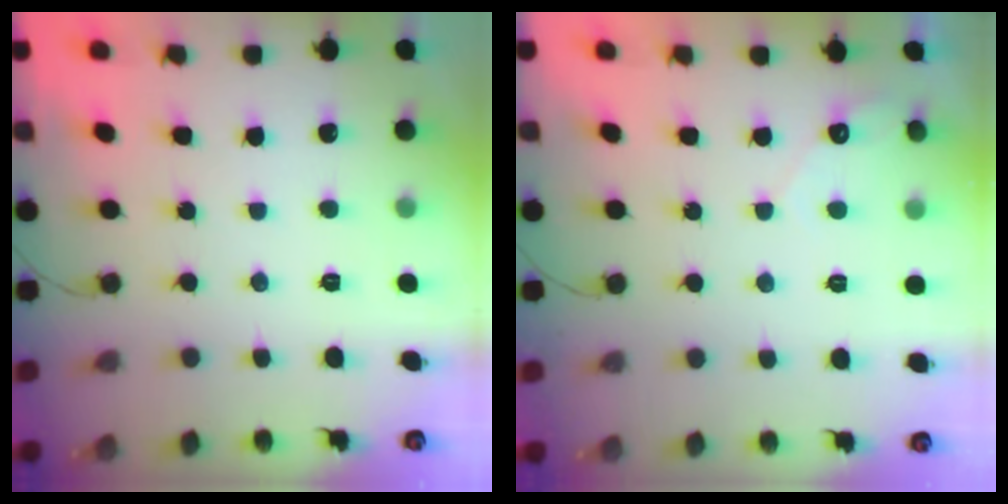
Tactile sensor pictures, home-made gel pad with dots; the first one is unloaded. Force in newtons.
{"total": 3.4, "press": 3.4, "slide": 0.1}